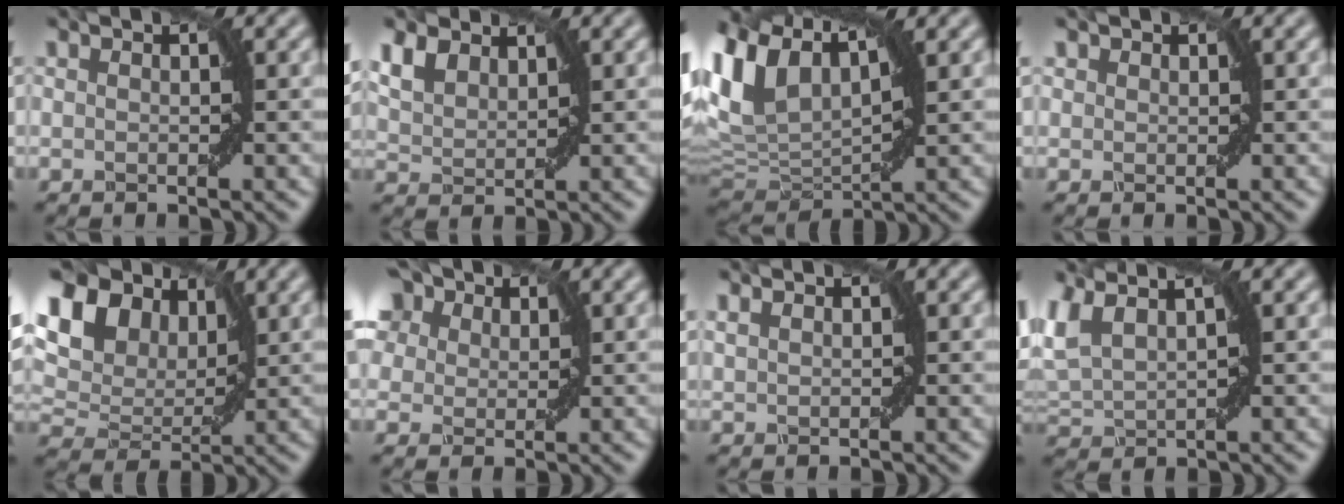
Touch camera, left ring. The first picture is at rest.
{"total": 4.5, "force": [2.8, 2.7, 2.2], "torque": [-0.066, 0.010, 0.050]}
{"total": 8.6, "force": [3.9, 4.7, 6.1], "torque": [-0.142, 0.017, 0.077]}
{"total": 0.7, "force": [0.4, 0.5, 0.0], "torque": [0.002, 0.001, 0.007]}
{"total": 10.9, "force": [4.8, 6.7, 7.1], "torque": [-0.137, 0.021, 0.074]}
{"total": 12.7, "force": [6.9, 8.2, 6.8], "torque": [-0.150, 0.049, 0.102]}
{"total": 1.2, "force": [1.0, 0.4, 0.5], "torque": [-0.014, 0.002, 0.021]}
{"total": 4.1, "force": [2.3, 1.7, 2.9], "torque": [-0.083, 0.017, 0.048]}